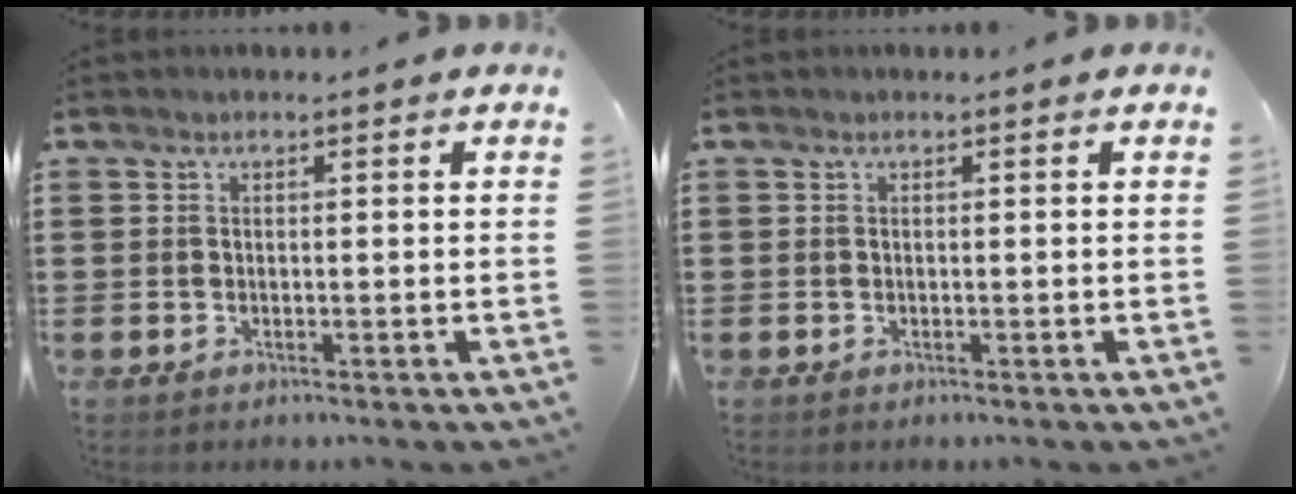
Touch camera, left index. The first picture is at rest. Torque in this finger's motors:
{"motor_torque": [0.00, 0.00, 0.00, 0.00]}